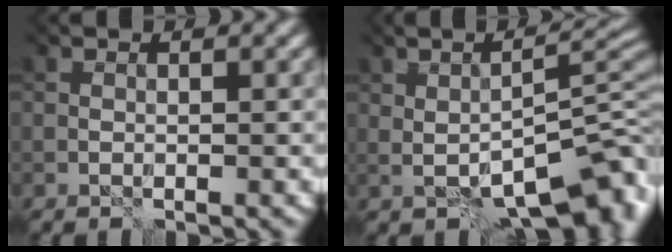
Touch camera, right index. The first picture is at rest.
{"total": 8.2, "force": [-2.8, 3.2, 7.0], "torque": [-0.089, 0.007, -0.041]}